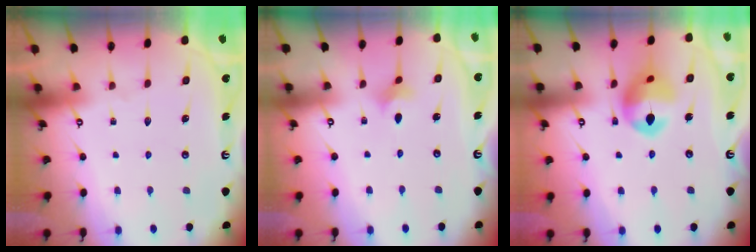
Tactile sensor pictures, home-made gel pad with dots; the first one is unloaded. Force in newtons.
{"total": 3.5, "press": 3.4, "slide": 0.8}
{"total": 12.6, "press": 12.6, "slide": 1.2}